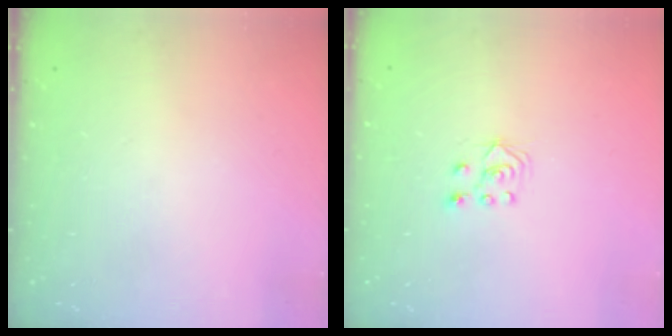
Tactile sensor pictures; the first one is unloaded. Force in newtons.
{"total": 3.9, "press": 3.8, "slide": 0.7}